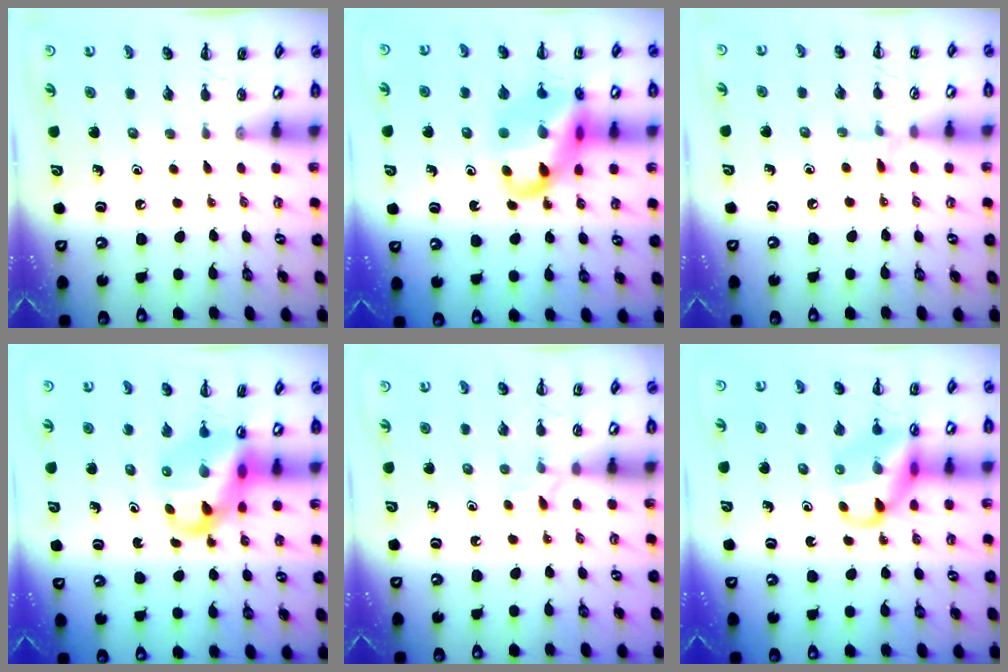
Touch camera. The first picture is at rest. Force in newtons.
{"total": 14.9, "press": 14.7, "slide": 2.7}
{"total": 4.4, "press": 4.1, "slide": 1.6}
{"total": 10.6, "press": 10.2, "slide": 3.0}
{"total": 5.8, "press": 5.5, "slide": 1.9}
{"total": 12.7, "press": 12.6, "slide": 2.1}